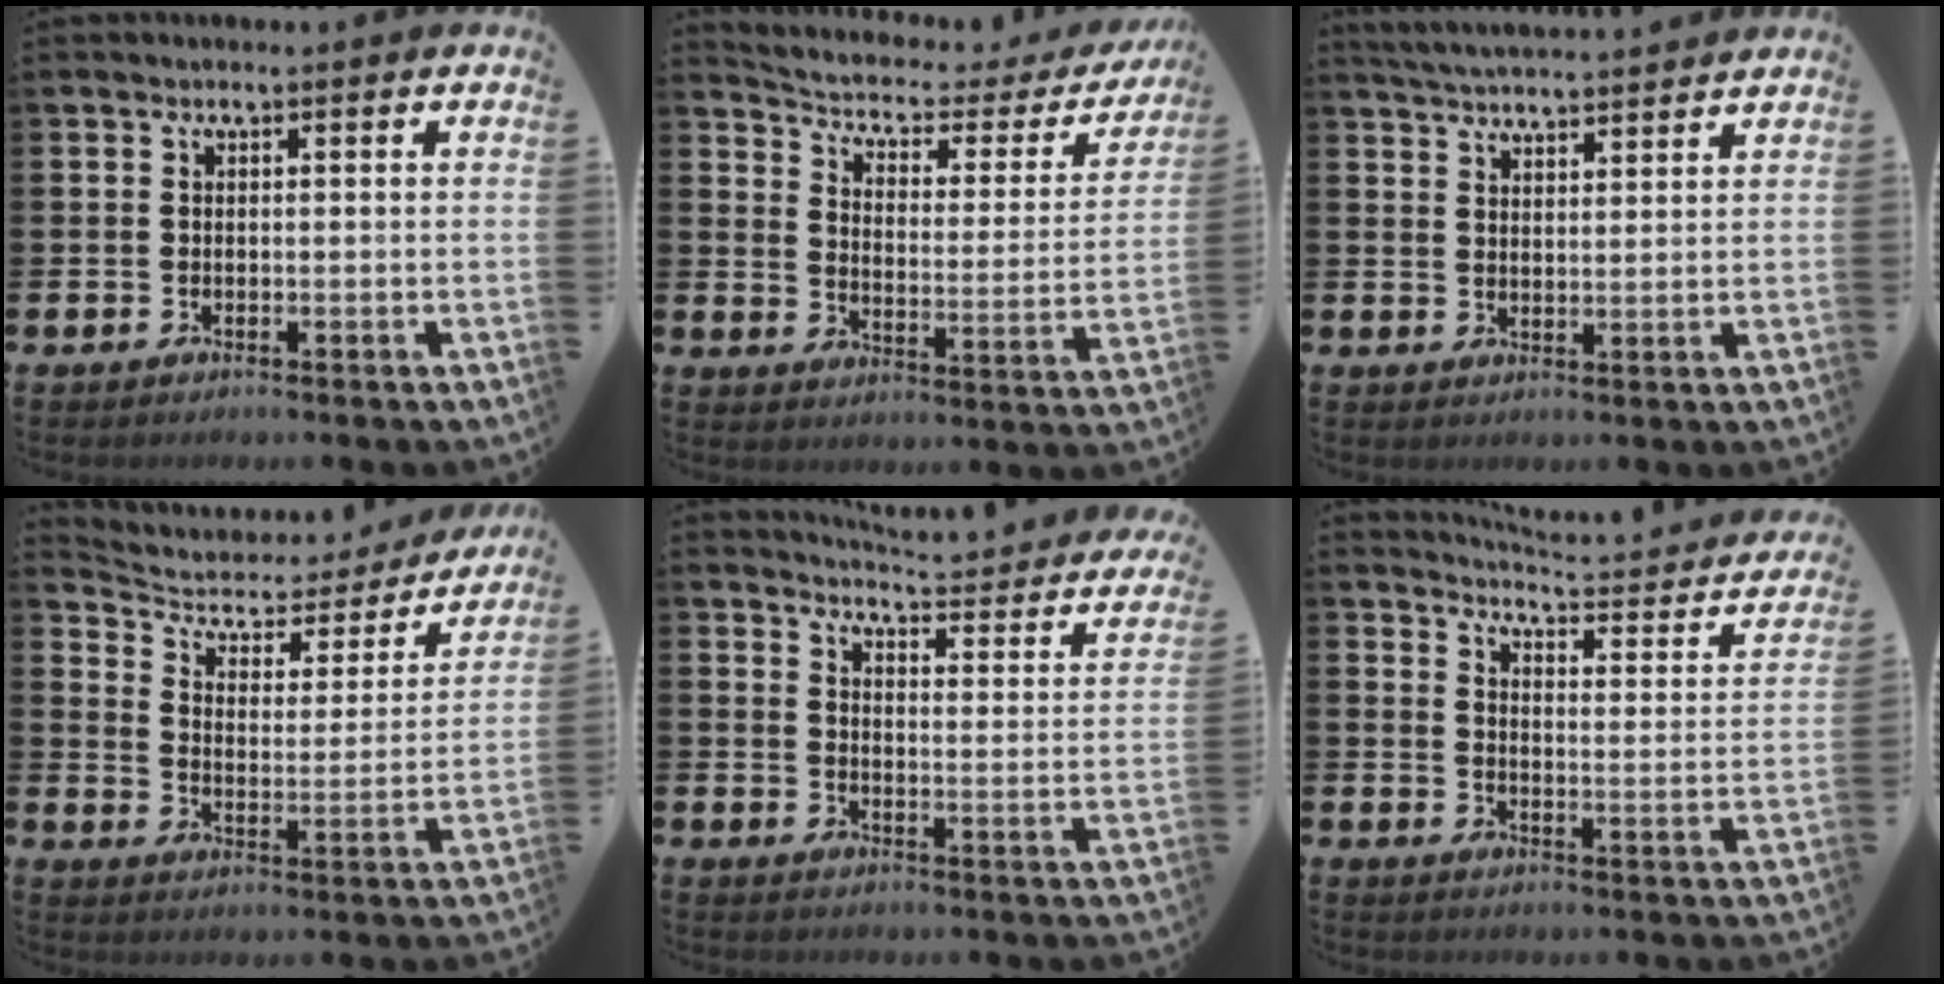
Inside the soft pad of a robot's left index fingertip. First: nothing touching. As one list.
[{"total": 4.2, "force": [3.4, 1.9, 1.7], "torque": [-0.059, -0.027, 0.046]}, {"total": 4.4, "force": [4.4, -0.2, 0.1], "torque": [-0.021, -0.023, 0.080]}, {"total": 5.1, "force": [4.2, 2.5, 1.4], "torque": [-0.057, -0.032, 0.064]}, {"total": 4.0, "force": [3.9, 0.0, 0.8], "torque": [-0.031, -0.039, 0.058]}, {"total": 3.6, "force": [3.4, 0.4, 1.1], "torque": [-0.034, -0.040, 0.048]}]